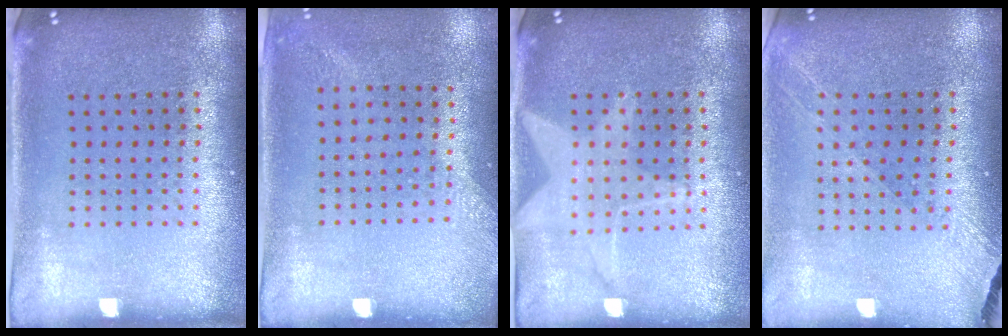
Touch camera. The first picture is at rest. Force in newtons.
{"total": 1.4, "press": 1.1, "slide": 0.9}
{"total": 1.4, "press": 1.4, "slide": 0.1}
{"total": 1.3, "press": 1.2, "slide": 0.3}